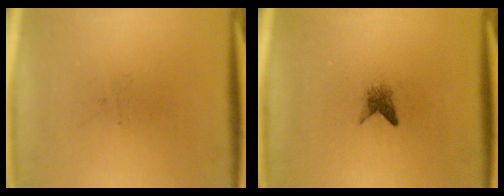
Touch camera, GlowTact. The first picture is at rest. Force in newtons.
{"total": 1.5}